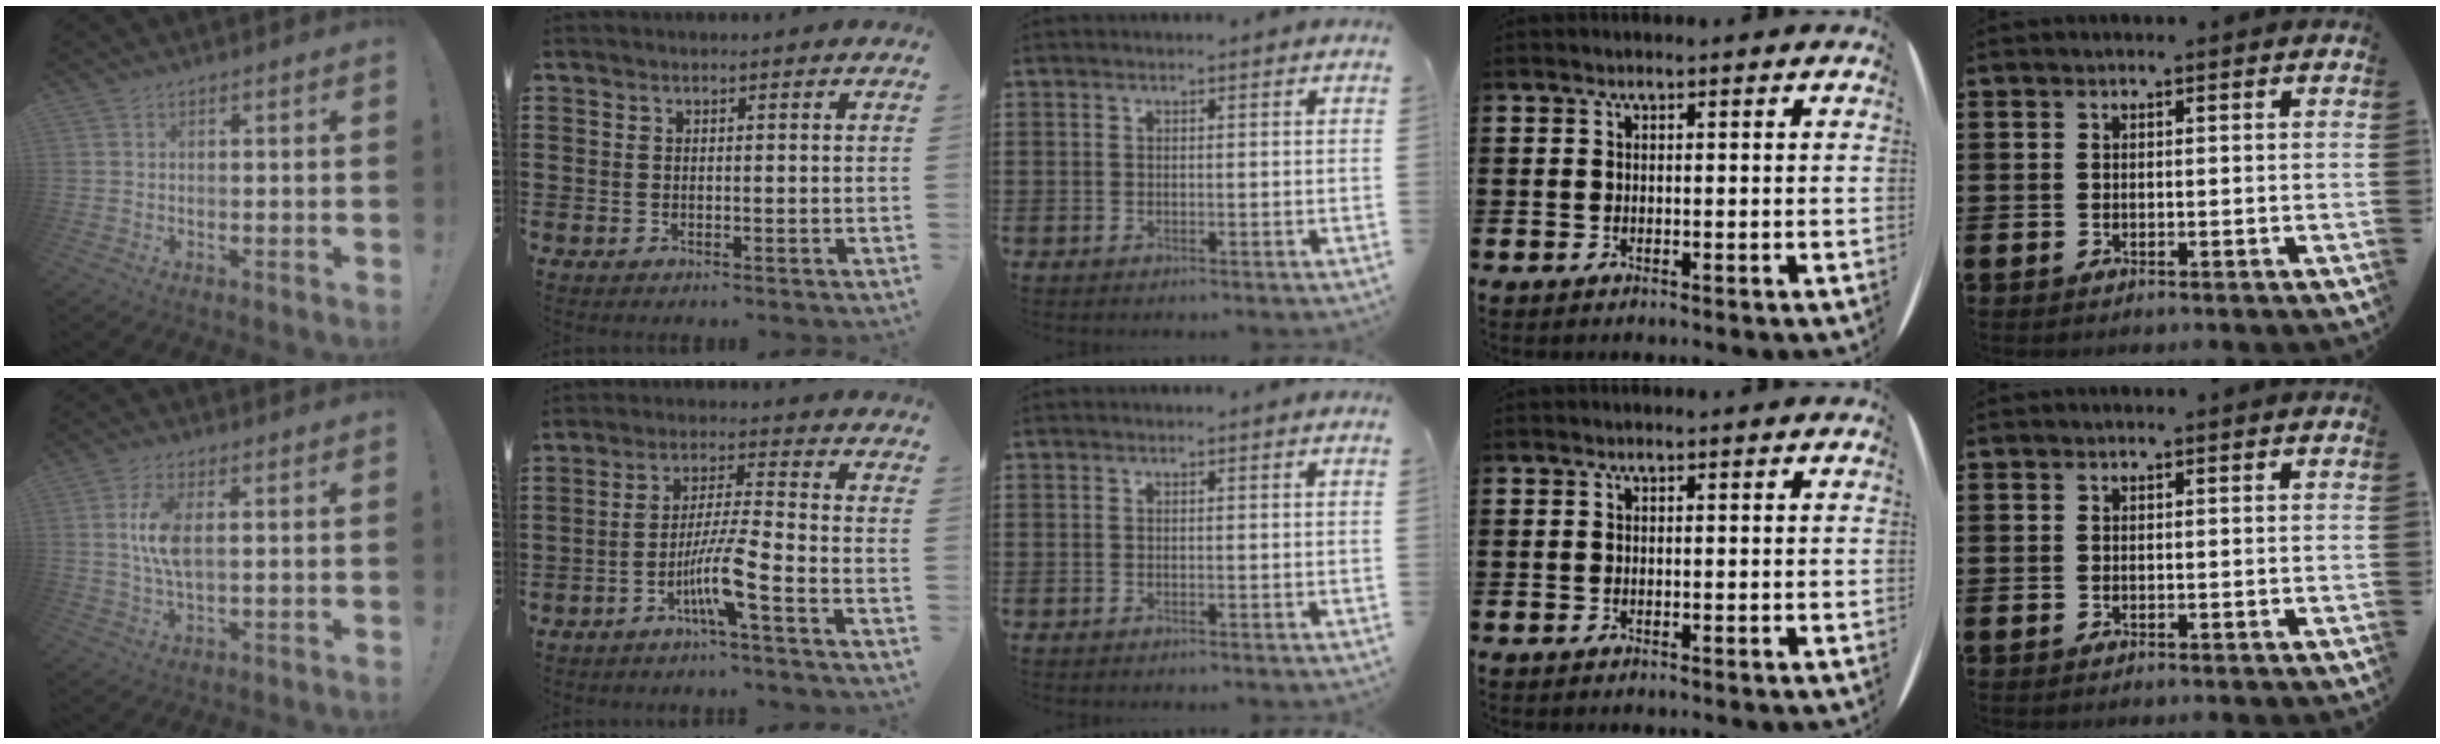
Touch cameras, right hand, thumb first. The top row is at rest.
{"thumb": {"total": 8.5, "force": [1.2, 3.6, 7.6], "torque": [-0.138, -0.012, 0.015]}, "index": {"total": 7.6, "force": [-3.9, 0.0, 6.5], "torque": [-0.135, -0.012, -0.077]}}